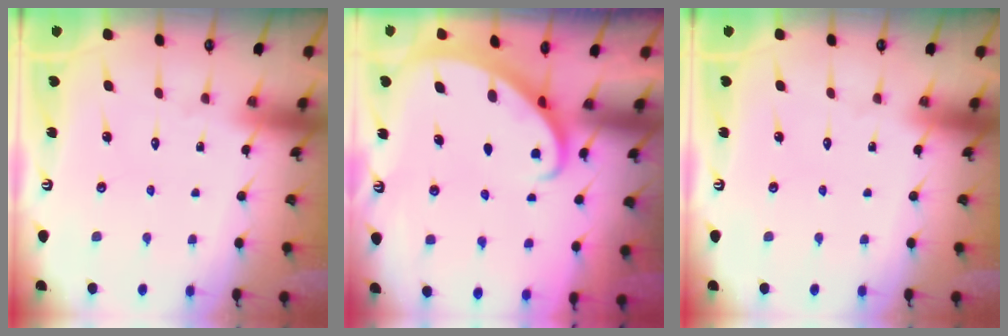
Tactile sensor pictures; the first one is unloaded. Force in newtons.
{"total": 2.3, "press": 2.3, "slide": 0.3}
{"total": 0.0}